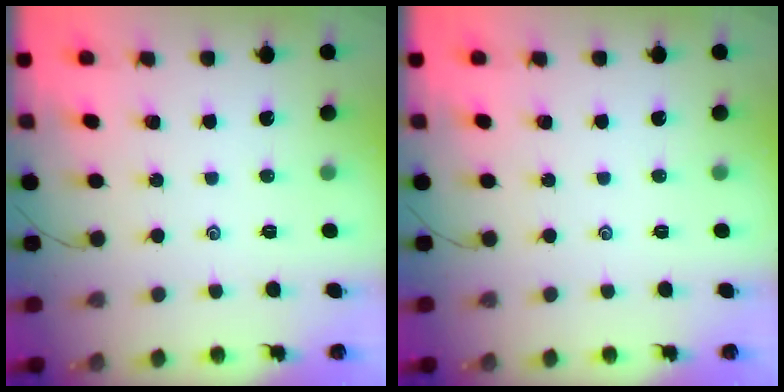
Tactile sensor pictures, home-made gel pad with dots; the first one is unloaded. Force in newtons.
{"total": 0.0}